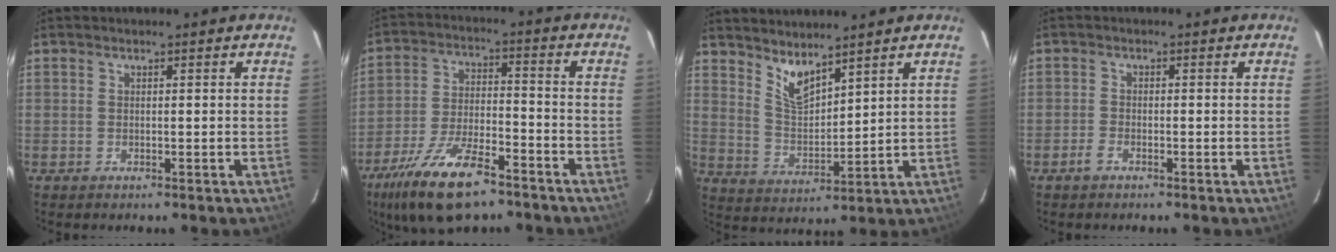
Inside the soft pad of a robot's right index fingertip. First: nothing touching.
{"total": 16.6, "force": [-11.5, 5.7, 10.5], "torque": [-0.220, -0.022, -0.206]}
{"total": 6.6, "force": [5.2, 1.9, 3.5], "torque": [-0.063, -0.008, 0.107]}
{"total": 1.8, "force": [-1.4, 0.7, 0.9], "torque": [-0.025, 0.001, -0.030]}